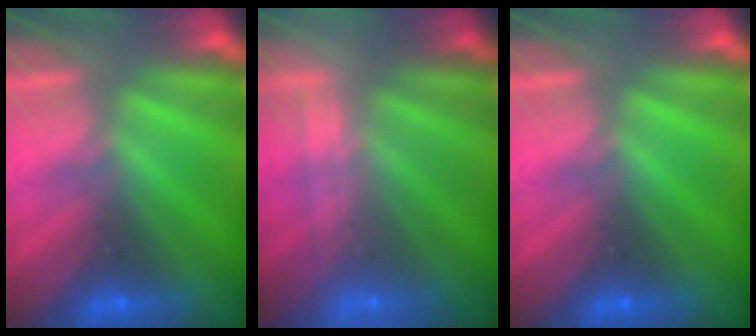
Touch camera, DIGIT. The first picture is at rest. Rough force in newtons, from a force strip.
{"total": 2.2}
{"total": 0.0}